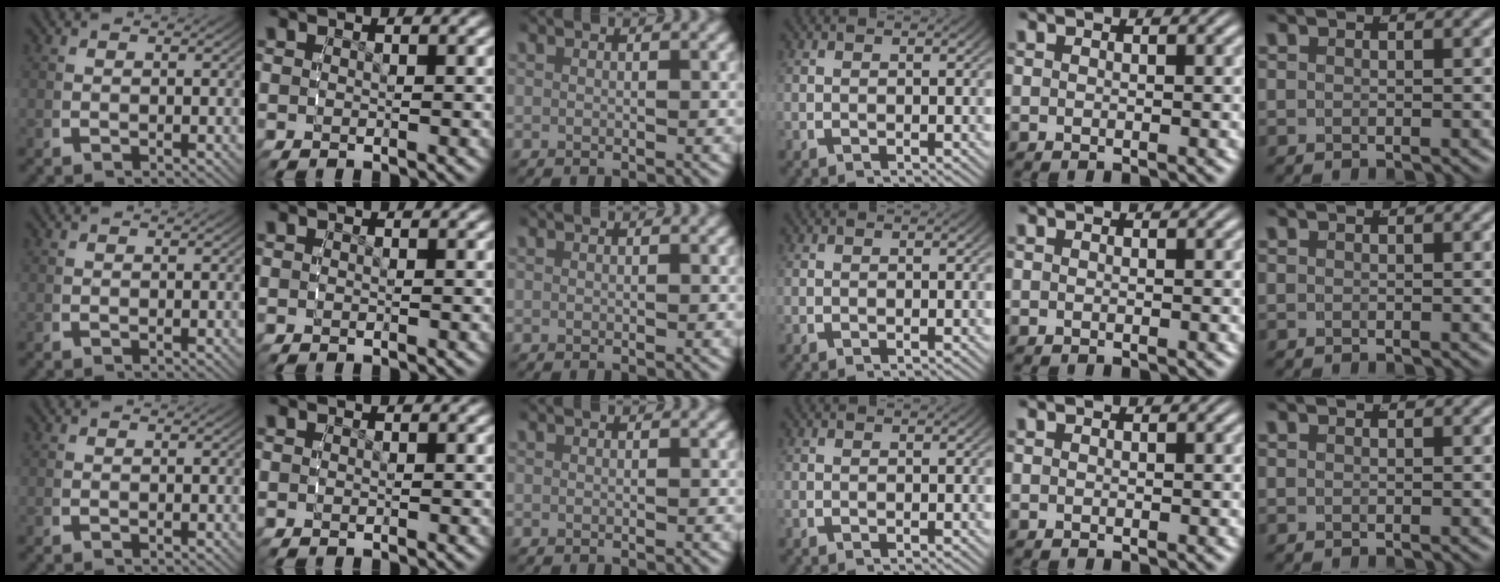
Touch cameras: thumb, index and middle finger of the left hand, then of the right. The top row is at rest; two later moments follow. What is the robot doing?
{"motion": "reach", "object": "toothpaste"}